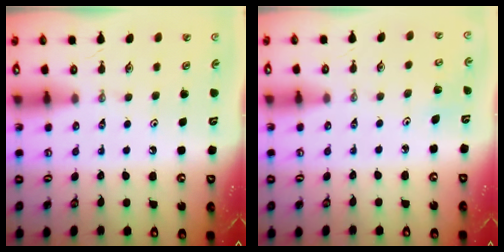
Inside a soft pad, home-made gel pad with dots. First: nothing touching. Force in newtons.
{"total": 1.4, "press": 1.4, "slide": 0.1}